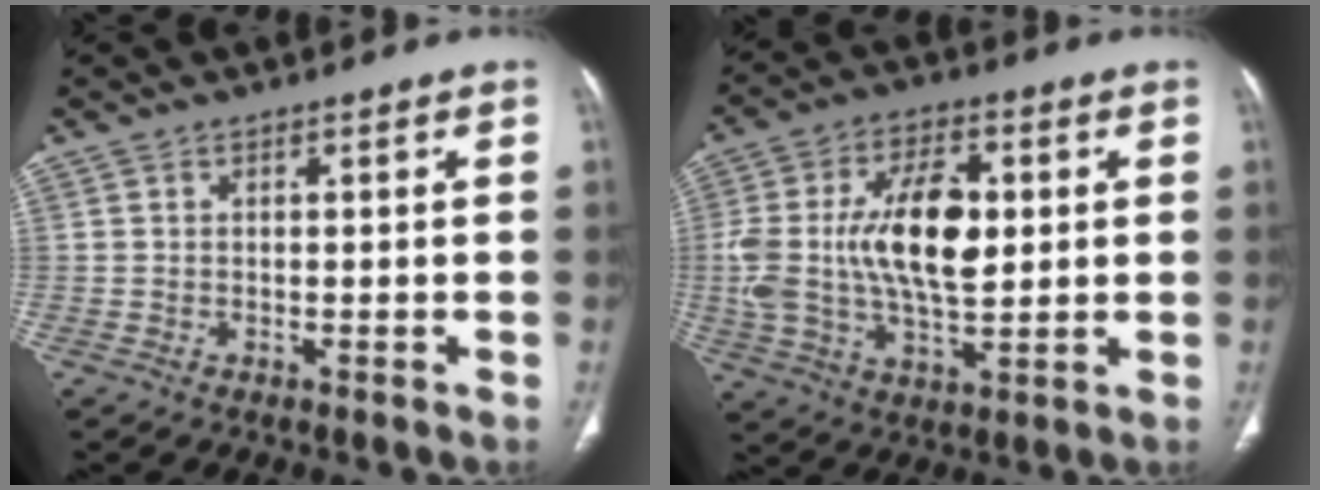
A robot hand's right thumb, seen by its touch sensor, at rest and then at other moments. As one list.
[{"total": 17.2, "force": [1.8, 8.8, 14.7], "torque": [-0.264, 0.003, 0.034]}]